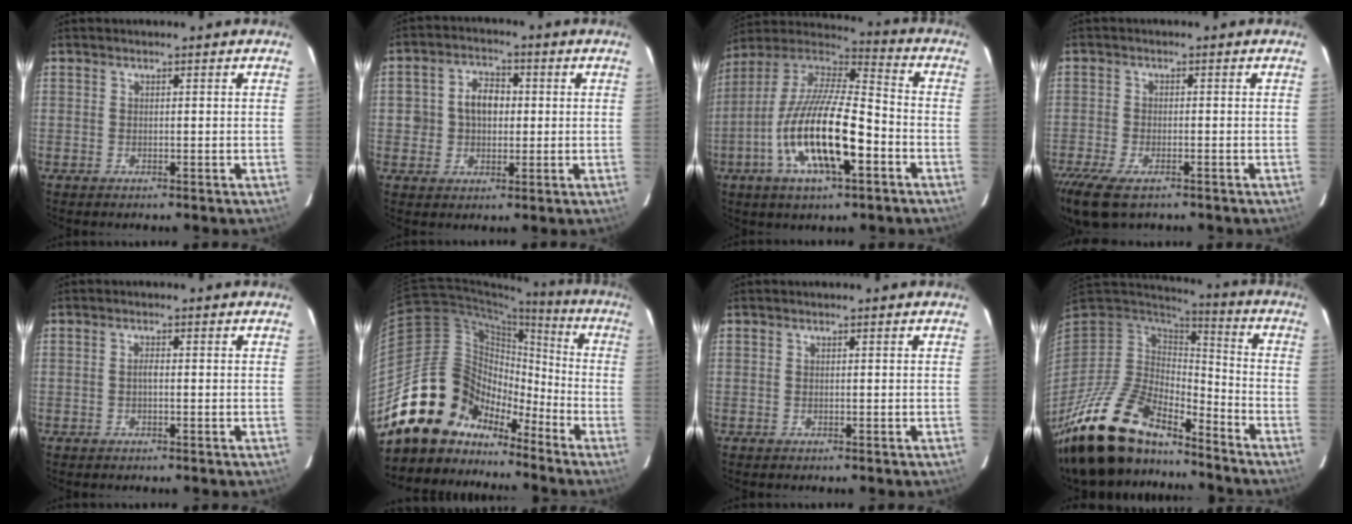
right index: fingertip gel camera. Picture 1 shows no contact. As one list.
[{"total": 6.2, "force": [0.2, 5.0, 3.7], "torque": [-0.065, 0.022, 0.011]}, {"total": 20.5, "force": [-7.3, 6.2, 18.1], "torque": [-0.349, -0.022, -0.142]}, {"total": 9.9, "force": [-7.0, 3.7, 5.9], "torque": [-0.149, -0.039, -0.128]}, {"total": 0.9, "force": [-0.2, 0.3, 0.9], "torque": [-0.017, 0.005, -0.006]}, {"total": 17.4, "force": [-12.8, 10.6, 5.1], "torque": [-0.100, 0.045, -0.226]}, {"total": 0.0}, {"total": 25.9, "force": [-19.2, 10.1, 14.2], "torque": [-0.306, -0.023, -0.339]}]